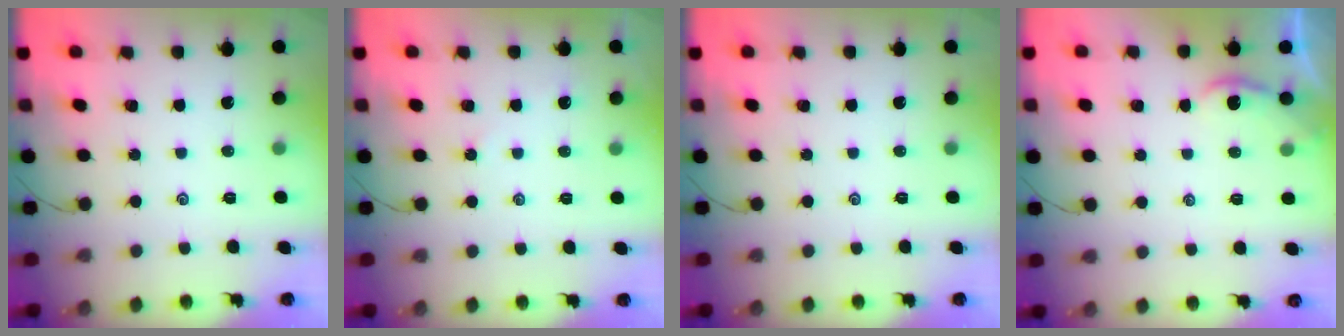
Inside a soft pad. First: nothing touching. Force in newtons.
{"total": 3.6, "press": 3.5, "slide": 0.5}
{"total": 0.0}
{"total": 1.2, "press": 1.2, "slide": 0.2}